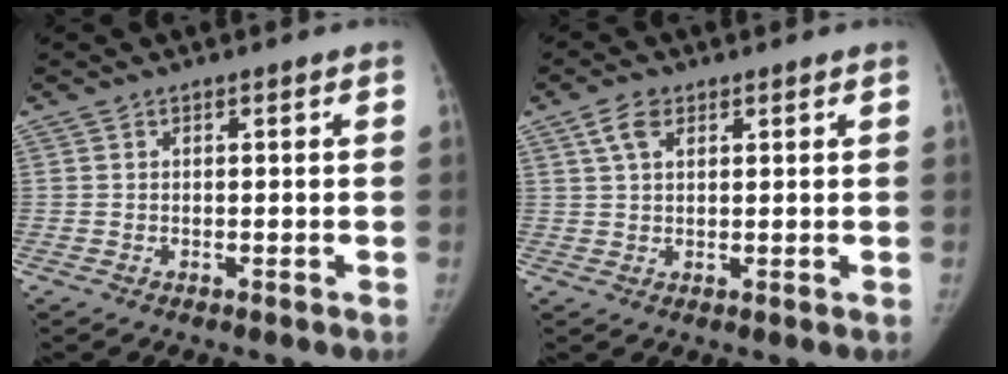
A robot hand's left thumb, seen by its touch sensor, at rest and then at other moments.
{"total": 4.0, "force": [2.0, 2.5, 2.4], "torque": [-0.036, 0.002, 0.039]}